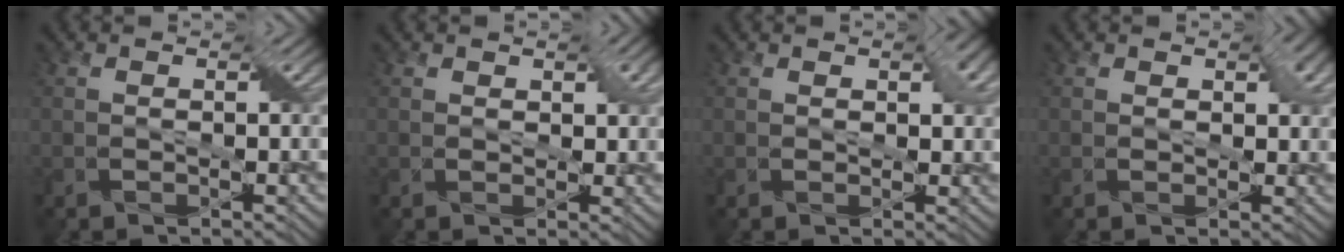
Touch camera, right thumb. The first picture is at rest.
{"total": 1.7, "force": [0.9, 1.2, 0.8], "torque": [-0.008, 0.004, 0.010]}
{"total": 2.0, "force": [0.8, 1.3, 1.3], "torque": [-0.017, -0.003, 0.008]}
{"total": 2.3, "force": [0.8, 1.7, 1.3], "torque": [-0.009, 0.004, 0.008]}